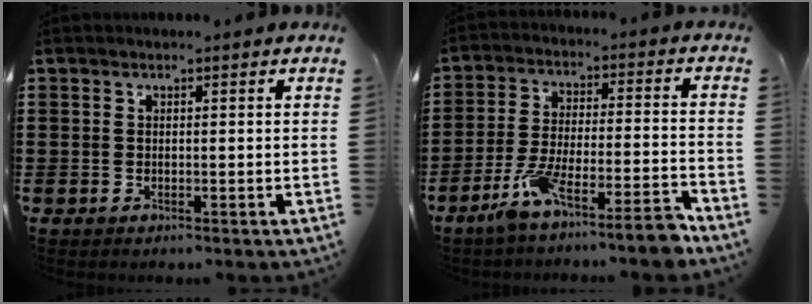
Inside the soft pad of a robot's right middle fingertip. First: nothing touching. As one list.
[{"total": 8.7, "force": [-7.1, 0.4, 5.1], "torque": [-0.091, 0.003, -0.134]}]